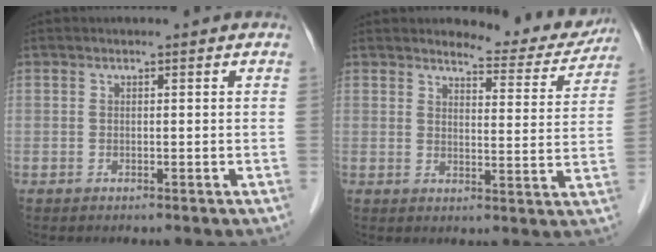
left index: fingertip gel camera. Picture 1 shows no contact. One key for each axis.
{"total": 9.0, "fx": 8.7, "fy": 1.8, "fz": 1.4, "tx": -0.010, "ty": -0.025, "tz": 0.097}